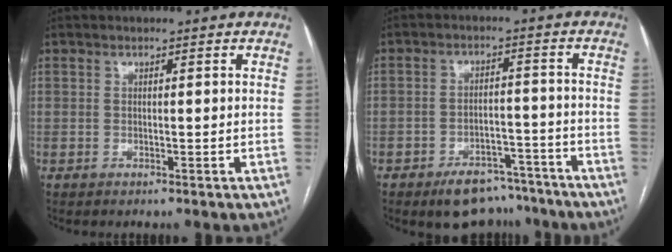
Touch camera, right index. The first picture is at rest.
{"total": 8.8, "force": [-7.1, 4.2, 3.1], "torque": [-0.031, 0.012, -0.106]}